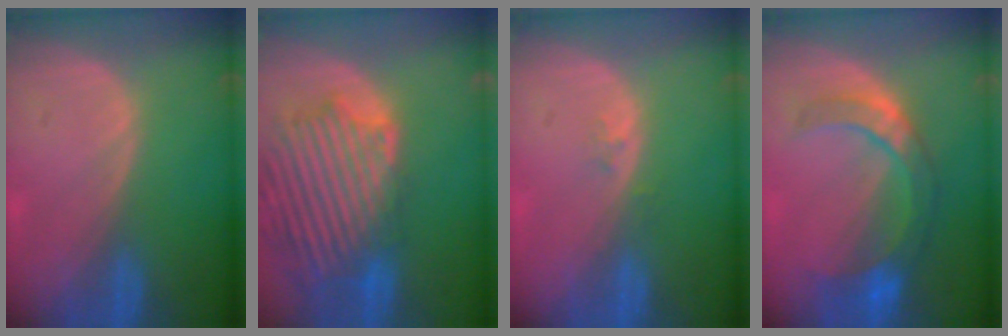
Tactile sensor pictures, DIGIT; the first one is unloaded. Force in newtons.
{"total": 14.0, "press": 11.9, "slide": 7.4}
{"total": 1.1, "press": 0.8, "slide": 0.7}
{"total": 8.0, "press": 7.5, "slide": 2.8}